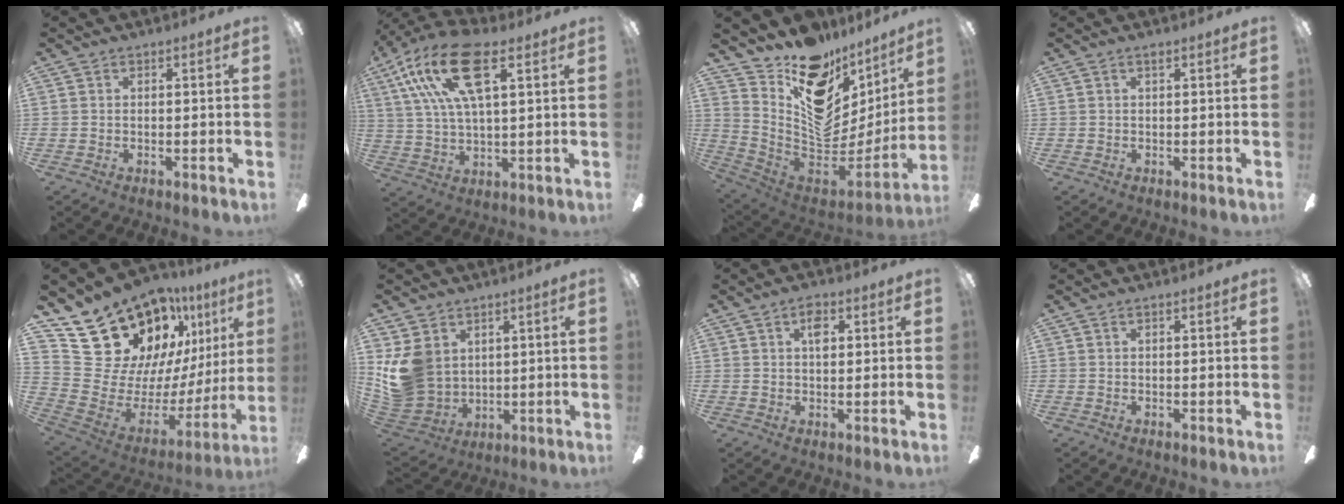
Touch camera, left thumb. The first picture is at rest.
{"total": 18.8, "force": [9.5, 7.4, 14.5], "torque": [-0.291, -0.020, 0.159]}
{"total": 17.8, "force": [11.4, 10.6, 8.8], "torque": [-0.127, -0.095, 0.212]}
{"total": 0.6, "force": [0.5, 0.1, 0.3], "torque": [-0.008, 0.001, 0.009]}
{"total": 20.0, "force": [16.1, 10.5, 5.3], "torque": [-0.088, -0.137, 0.319]}
{"total": 12.8, "force": [2.9, 10.8, 6.1], "torque": [-0.155, -0.015, 0.060]}
{"total": 4.1, "force": [1.6, 2.3, 3.0], "torque": [-0.041, -0.002, 0.021]}
{"total": 0.0}